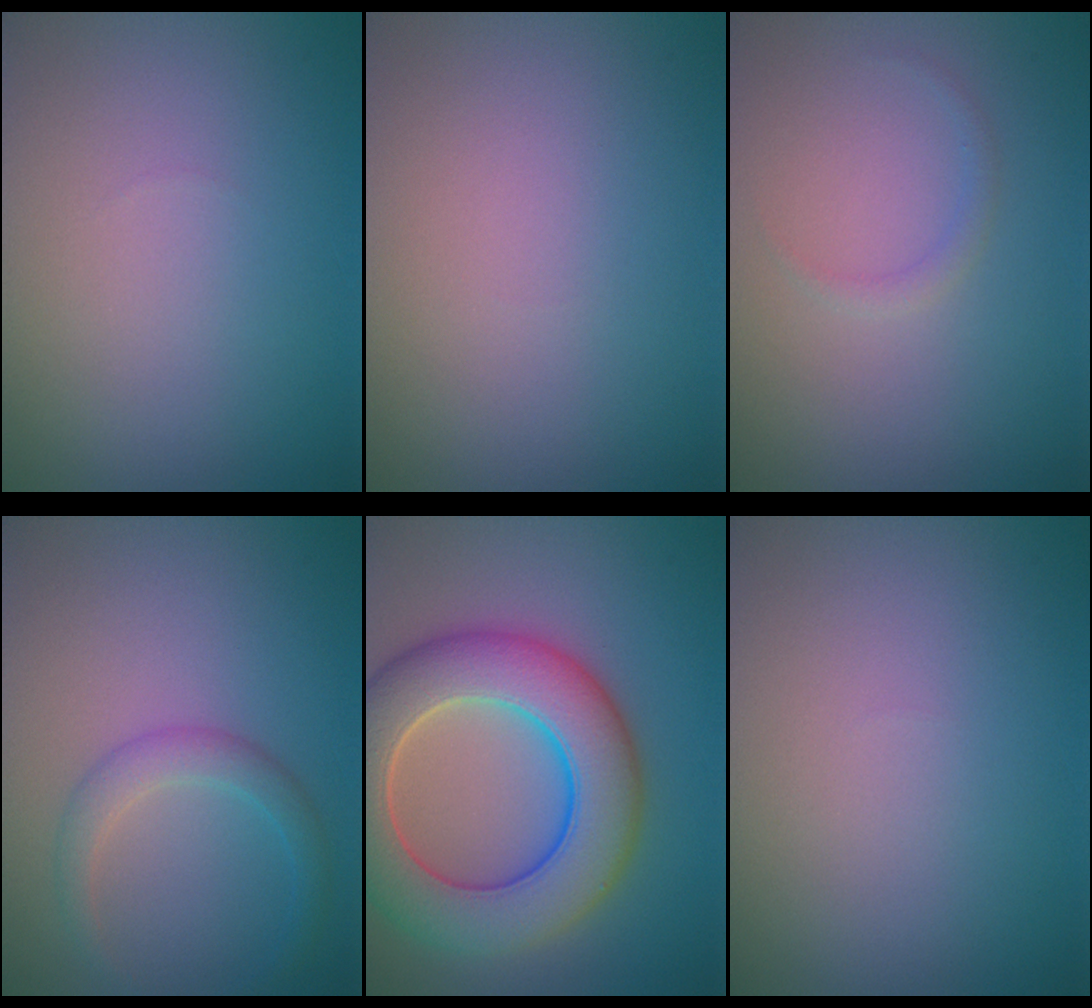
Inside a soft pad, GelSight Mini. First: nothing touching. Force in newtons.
{"total": 0.0}
{"total": 0.8, "press": 0.8, "slide": 0.2}
{"total": 2.2, "press": 2.2, "slide": 0.0}
{"total": 10.0, "press": 10.0, "slide": 0.5}
{"total": 0.0}